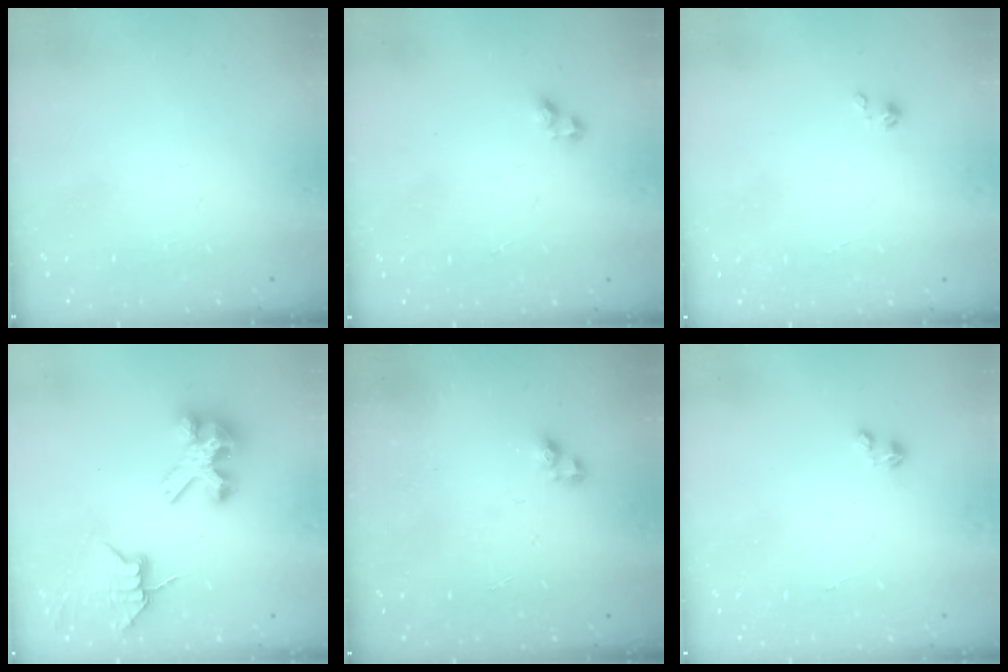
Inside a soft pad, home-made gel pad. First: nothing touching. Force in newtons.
{"total": 2.4, "press": 2.3, "slide": 0.6}
{"total": 0.0}
{"total": 8.4, "press": 8.4, "slide": 0.6}
{"total": 3.9, "press": 3.9, "slide": 0.7}
{"total": 0.0}